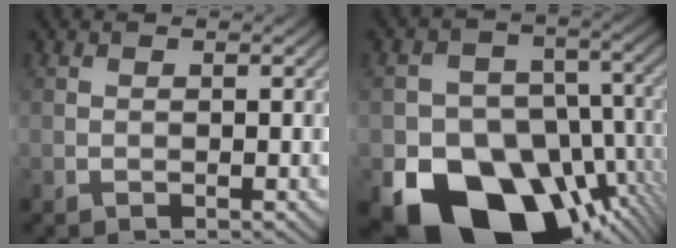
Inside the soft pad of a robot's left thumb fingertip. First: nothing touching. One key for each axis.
{"total": 19.0, "fx": -9.4, "fy": 13.1, "fz": 9.9, "tx": -0.159, "ty": -0.035, "tz": -0.153}